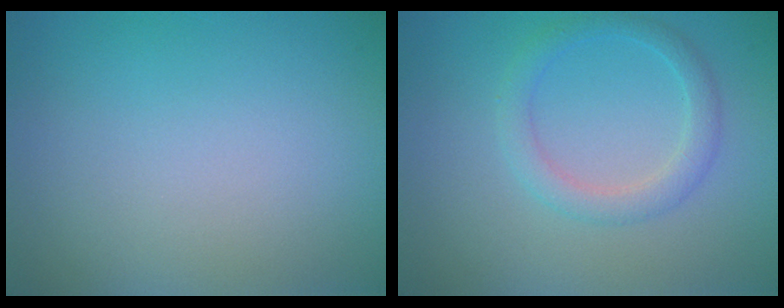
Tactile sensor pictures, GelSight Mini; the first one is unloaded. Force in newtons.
{"total": 2.4, "press": 2.4, "slide": 0.1}